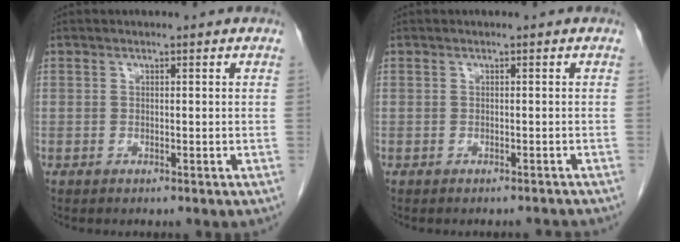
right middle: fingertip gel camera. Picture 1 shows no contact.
{"total": 1.3, "force": [-1.3, 0.1, 0.1], "torque": [-0.003, -0.003, -0.016]}